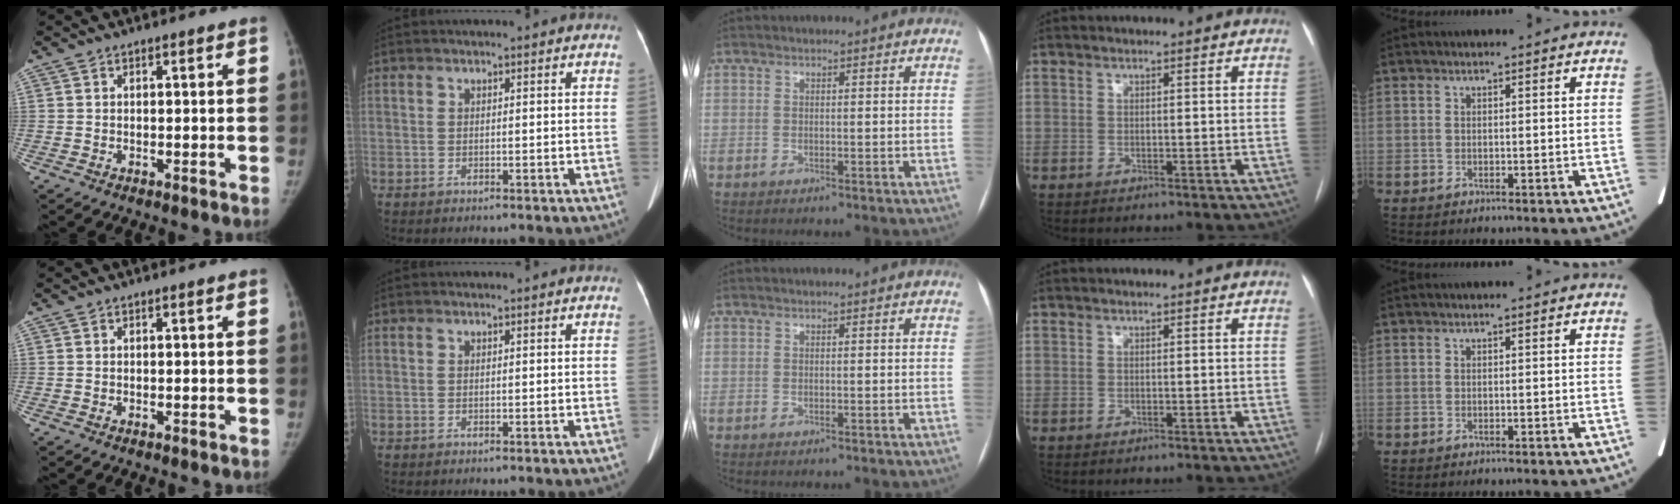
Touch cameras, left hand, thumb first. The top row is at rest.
{}